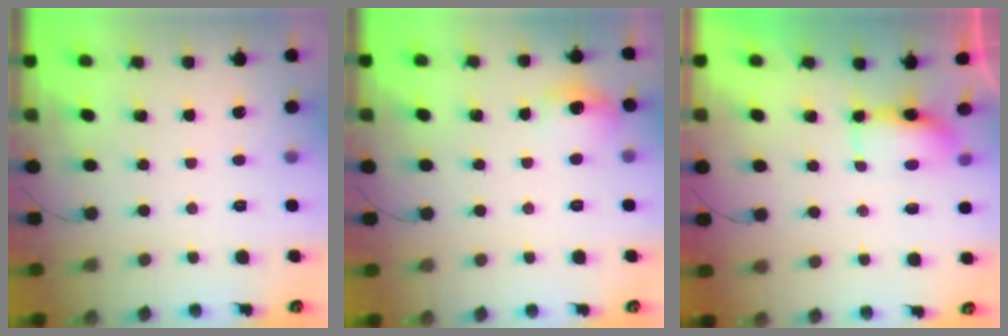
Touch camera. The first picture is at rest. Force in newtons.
{"total": 8.3, "press": 8.0, "slide": 2.0}
{"total": 12.4, "press": 6.7, "slide": 10.4}